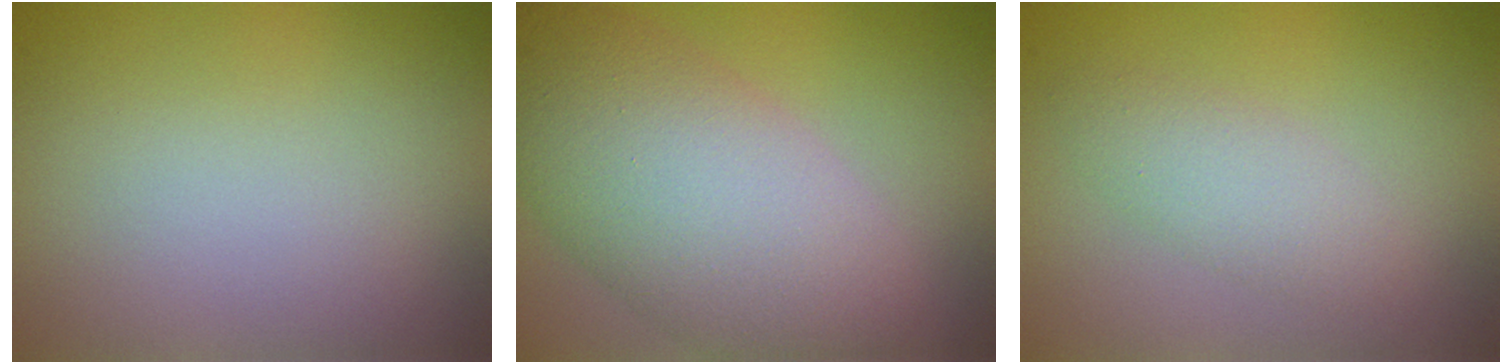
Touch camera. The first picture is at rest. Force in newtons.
{"total": 9.9, "press": 9.9, "slide": 0.1}
{"total": 2.2, "press": 2.2, "slide": 0.0}